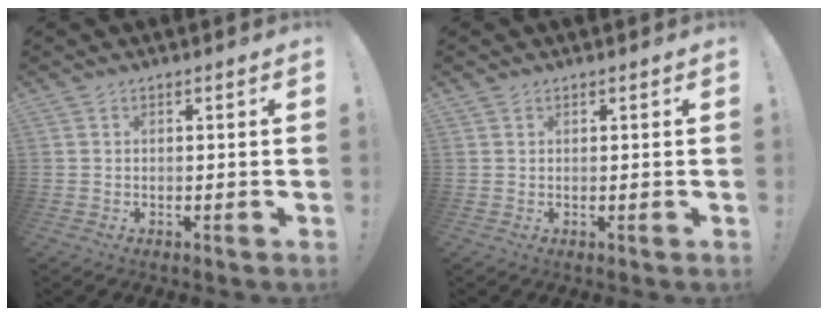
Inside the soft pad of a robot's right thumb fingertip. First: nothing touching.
{"total": 0.7, "force": [0.7, 0.1, 0.1], "torque": [0.004, -0.002, 0.012]}